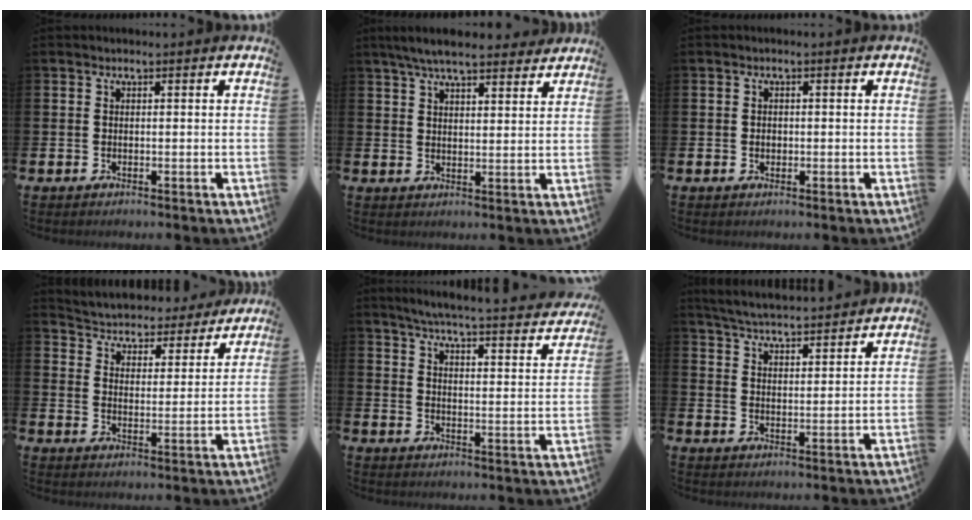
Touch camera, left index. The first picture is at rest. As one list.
[{"total": 6.2, "force": [5.7, 1.0, 2.3], "torque": [-0.058, -0.019, 0.104]}, {"total": 0.9, "force": [-0.1, 0.8, 0.5], "torque": [-0.001, 0.004, -0.007]}, {"total": 4.6, "force": [4.4, 1.3, 0.0], "torque": [-0.026, -0.043, 0.070]}, {"total": 4.8, "force": [4.5, -0.1, 1.6], "torque": [-0.057, -0.040, 0.071]}, {"total": 5.1, "force": [5.1, 0.1, 0.6], "torque": [-0.036, -0.035, 0.091]}]